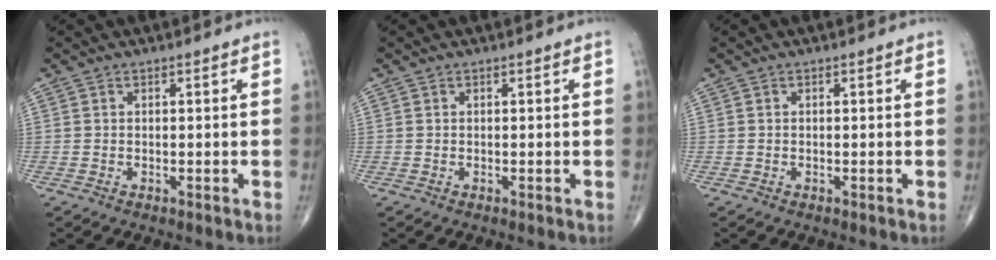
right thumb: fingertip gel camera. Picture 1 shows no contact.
{"total": 0.0}
{"total": 0.0}